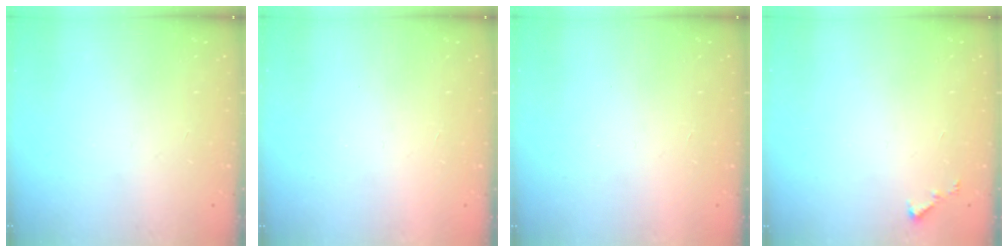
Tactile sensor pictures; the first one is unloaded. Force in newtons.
{"total": 1.6, "press": 1.6, "slide": 0.1}
{"total": 1.6, "press": 1.6, "slide": 0.1}
{"total": 3.3, "press": 3.3, "slide": 0.3}